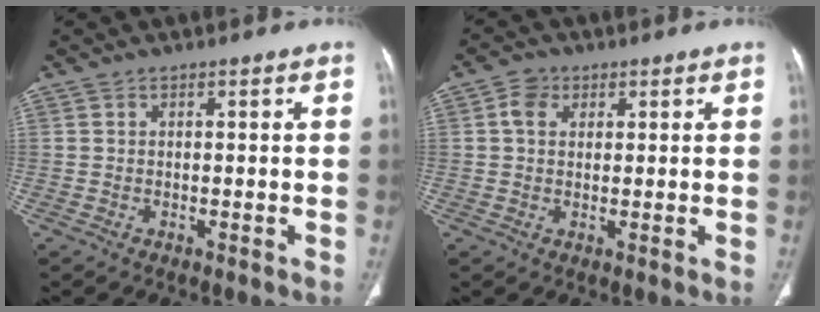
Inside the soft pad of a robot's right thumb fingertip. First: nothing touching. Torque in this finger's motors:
{"motor_torque": [0.49, 0.05, 0.19, 0.22, 0.05]}